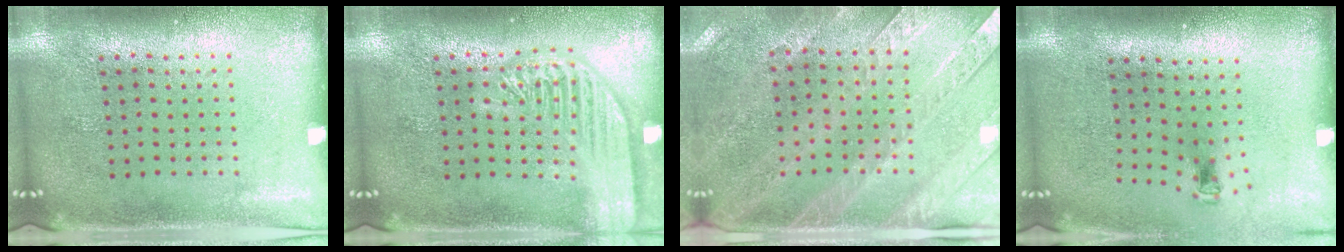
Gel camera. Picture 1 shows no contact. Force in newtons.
{"total": 3.6, "press": 3.6, "slide": 0.4}
{"total": 3.0, "press": 2.6, "slide": 1.4}
{"total": 0.6, "press": 0.3, "slide": 0.5}